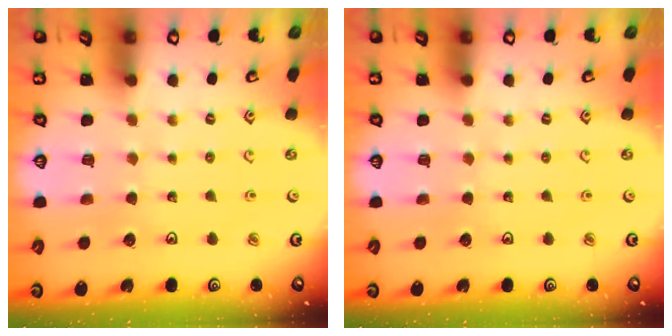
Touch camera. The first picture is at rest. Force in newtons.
{"total": 0.0}